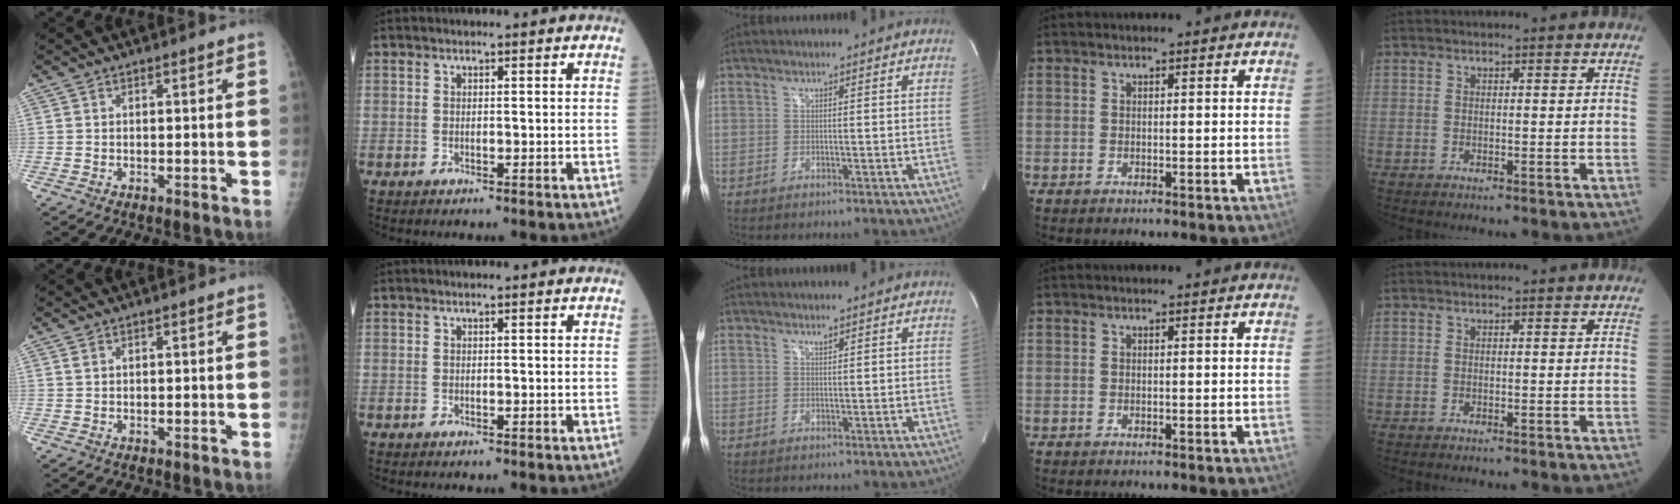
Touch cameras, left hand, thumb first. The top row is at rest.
{"thumb": {"total": 0.6, "force": [0.4, 0.3, 0.3], "torque": [-0.006, 0.002, 0.008]}, "middle": {"total": 0.6, "force": [0.5, 0.0, 0.2], "torque": [-0.010, -0.001, 0.011]}}